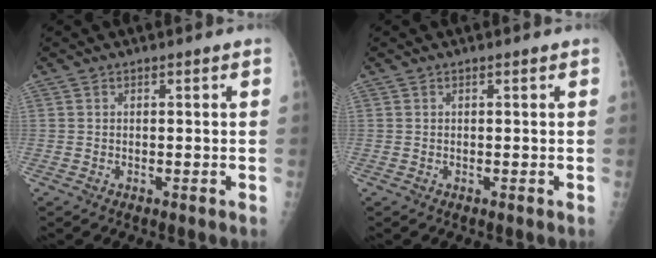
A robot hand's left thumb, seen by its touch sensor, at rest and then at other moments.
{"total": 0.0}